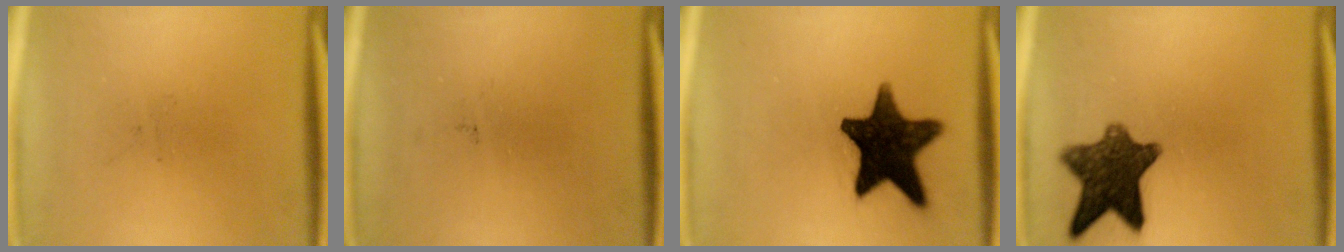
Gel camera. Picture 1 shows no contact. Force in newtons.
{"total": 0.0}
{"total": 16.4}
{"total": 11.0}